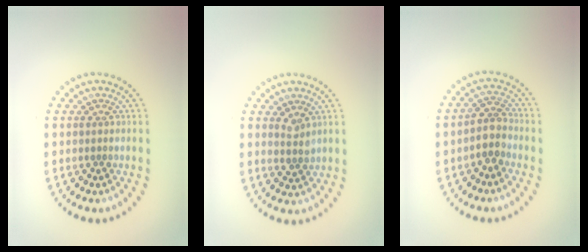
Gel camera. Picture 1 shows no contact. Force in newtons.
{"total": 1.3, "press": 1.1, "slide": 0.8}
{"total": 2.4, "press": 2.0, "slide": 1.3}